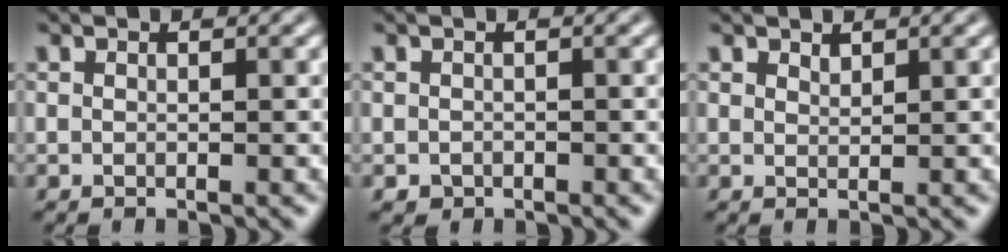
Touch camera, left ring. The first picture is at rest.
{"total": 0.7, "force": [-0.4, 0.6, 0.1], "torque": [0.003, -0.006, -0.006]}
{"total": 0.8, "force": [0.7, 0.3, 0.2], "torque": [-0.005, -0.002, 0.016]}